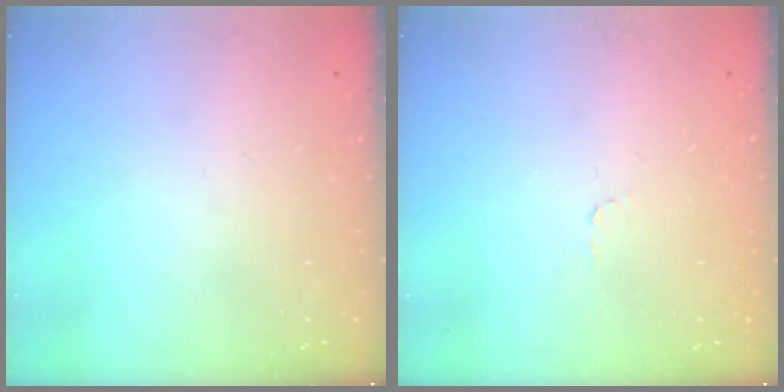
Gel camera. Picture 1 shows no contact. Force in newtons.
{"total": 2.7, "press": 2.7, "slide": 0.3}